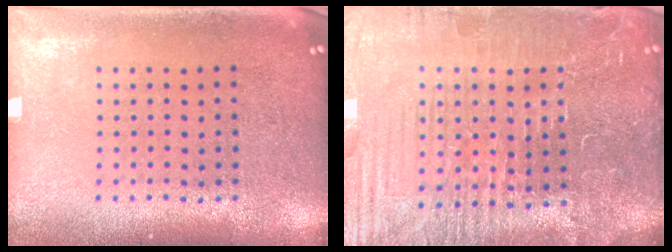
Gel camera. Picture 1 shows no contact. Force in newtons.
{"total": 5.6, "press": 5.2, "slide": 2.3}